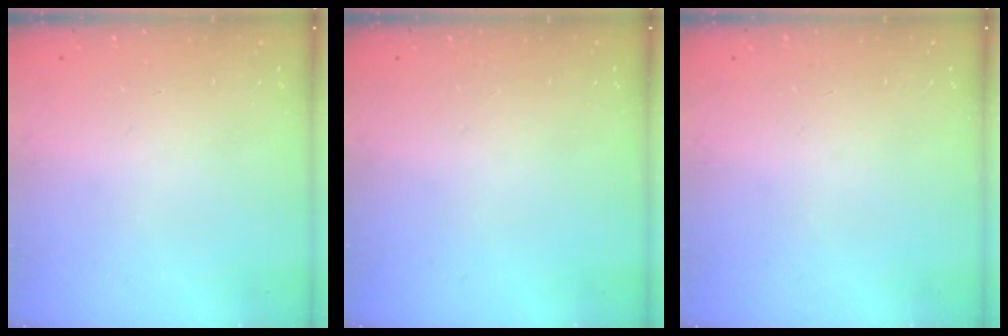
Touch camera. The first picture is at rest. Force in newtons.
{"total": 0.0}
{"total": 0.0}